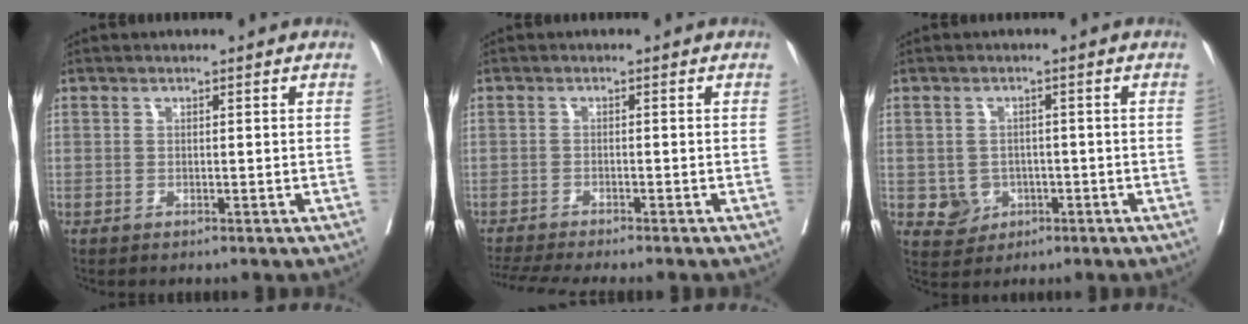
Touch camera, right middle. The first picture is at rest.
{"total": 7.1, "force": [-6.4, -0.6, 3.2], "torque": [-0.046, -0.015, -0.104]}
{"total": 3.9, "force": [-1.0, 3.7, 1.0], "torque": [-0.006, 0.007, -0.006]}